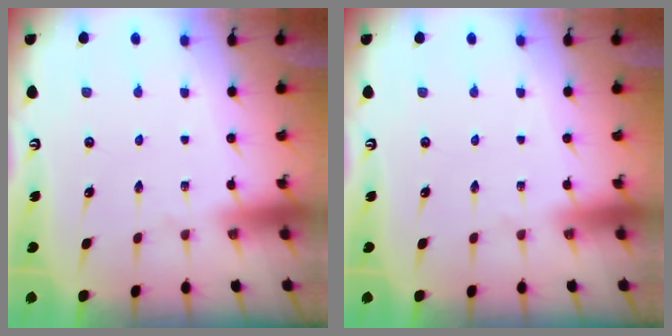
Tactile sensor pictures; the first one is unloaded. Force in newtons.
{"total": 0.0}